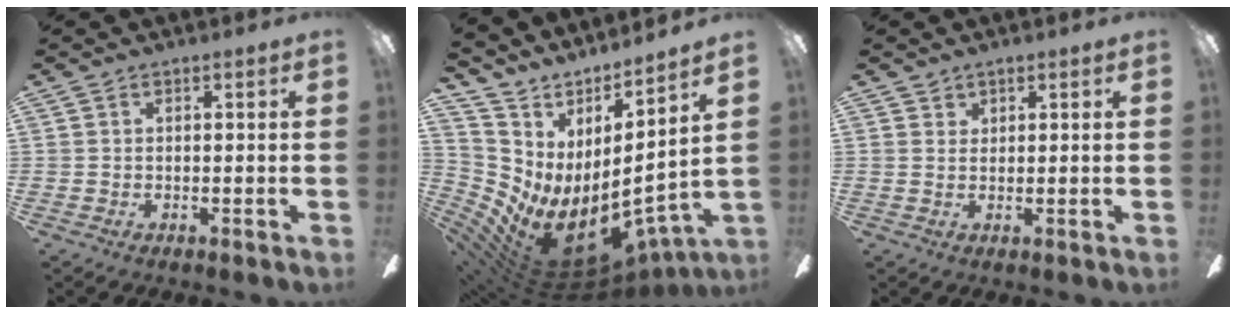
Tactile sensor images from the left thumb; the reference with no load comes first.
{"total": 8.3, "force": [-3.3, 1.3, 7.5], "torque": [-0.099, -0.060, -0.051]}
{"total": 1.1, "force": [1.0, 0.6, 0.1], "torque": [-0.002, 0.000, 0.019]}